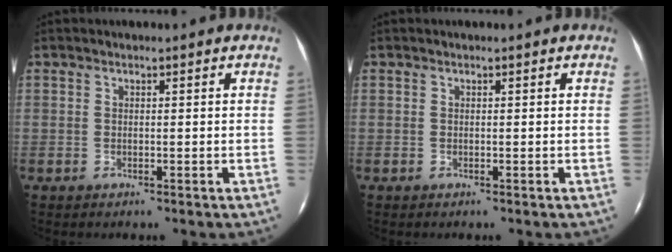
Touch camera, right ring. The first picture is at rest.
{"total": 0.0}